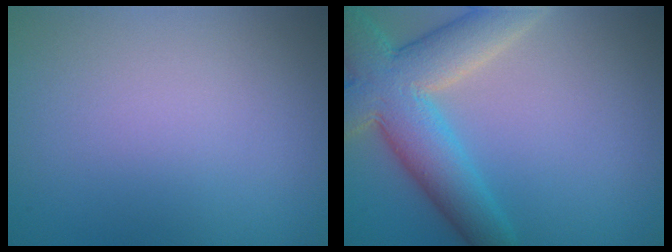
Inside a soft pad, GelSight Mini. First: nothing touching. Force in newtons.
{"total": 8.6, "press": 8.6, "slide": 0.8}